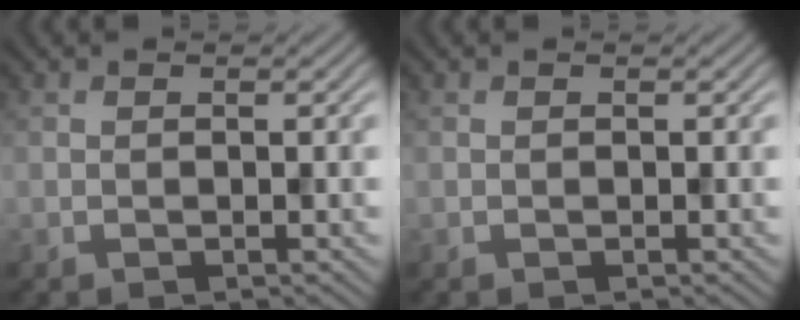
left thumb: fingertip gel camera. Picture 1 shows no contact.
{"total": 0.0}